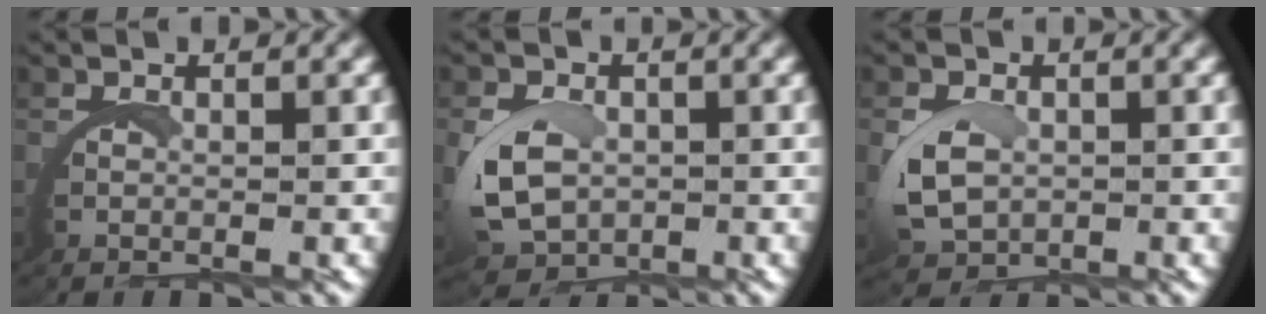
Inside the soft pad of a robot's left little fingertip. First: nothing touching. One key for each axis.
{"total": 4.3, "fx": -0.1, "fy": 3.2, "fz": 2.8, "tx": -0.082, "ty": -0.019, "tz": 0.010}
{"total": 3.1, "fx": 0.3, "fy": 2.1, "fz": 2.2, "tx": -0.067, "ty": -0.008, "tz": 0.012}